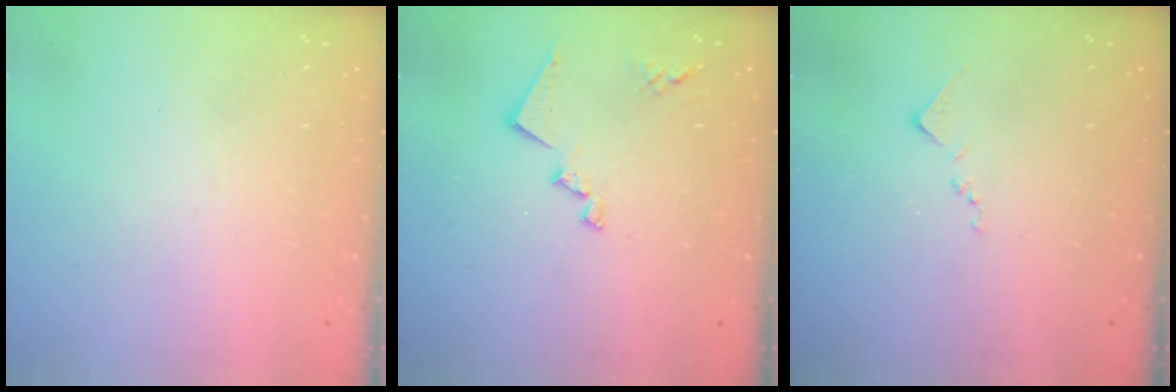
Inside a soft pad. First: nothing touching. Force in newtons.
{"total": 12.4, "press": 12.4, "slide": 0.5}
{"total": 7.2, "press": 7.2, "slide": 0.7}